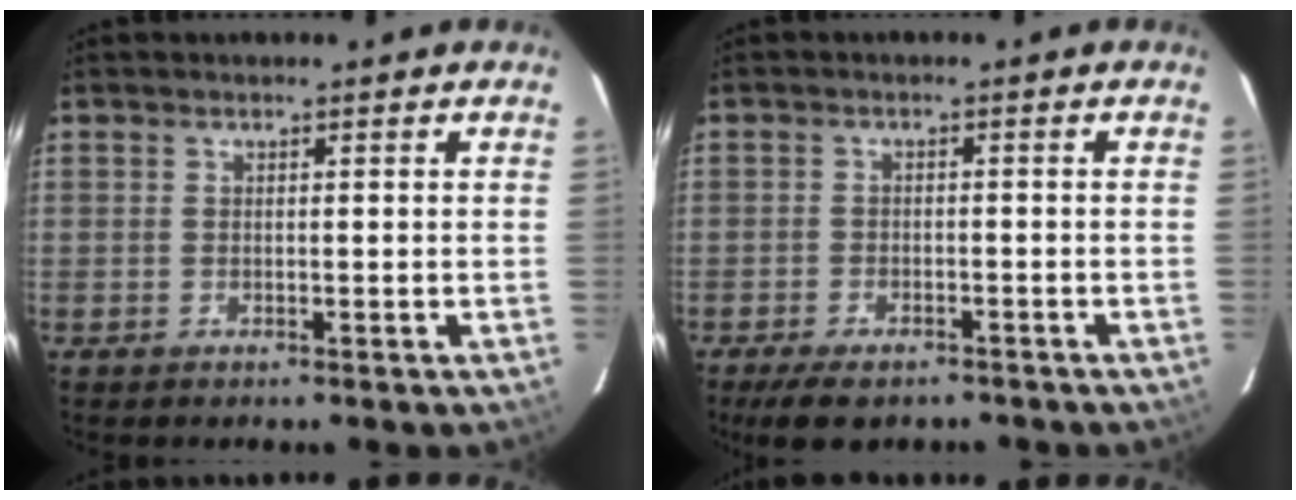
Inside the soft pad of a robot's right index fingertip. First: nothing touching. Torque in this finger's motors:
{"motor_torque": [0.50, -0.51, 0.02, -0.01]}